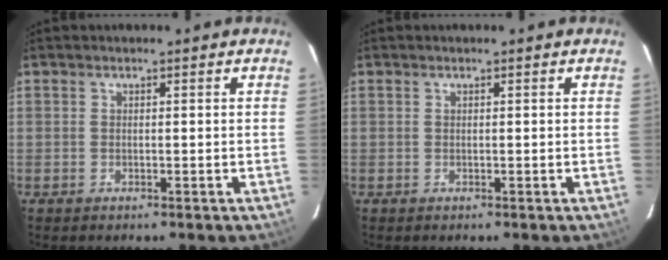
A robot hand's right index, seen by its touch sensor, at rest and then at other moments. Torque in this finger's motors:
{"motor_torque": [0.20, 0.17, 0.01, 0.00]}